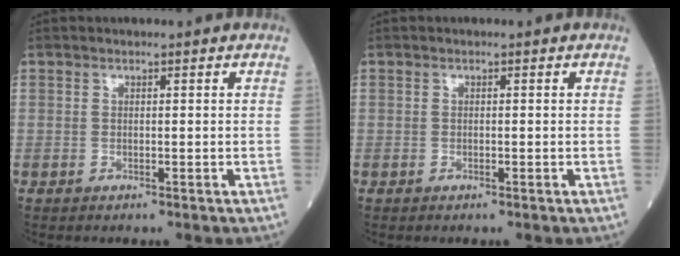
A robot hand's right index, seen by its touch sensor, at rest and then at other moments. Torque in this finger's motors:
{"motor_torque": [-0.12, -0.04, -0.04, -0.01]}